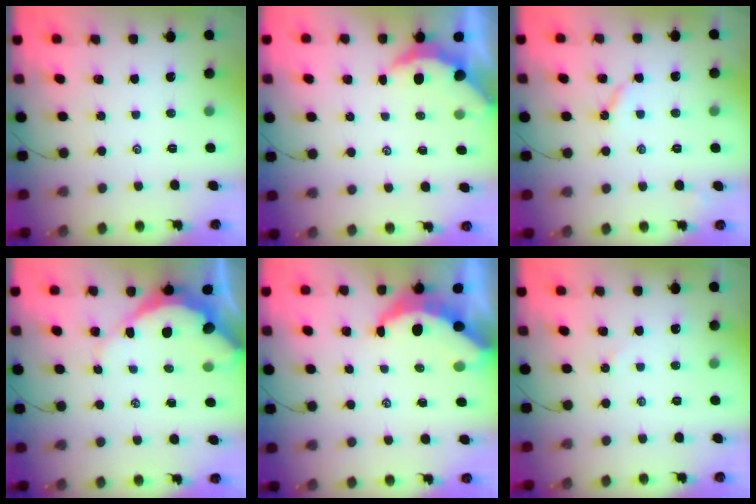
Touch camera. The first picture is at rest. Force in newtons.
{"total": 3.3, "press": 3.3, "slide": 0.5}
{"total": 3.7, "press": 3.7, "slide": 0.4}
{"total": 9.9, "press": 9.8, "slide": 1.1}
{"total": 6.6, "press": 6.5, "slide": 0.9}
{"total": 3.0, "press": 2.9, "slide": 0.3}